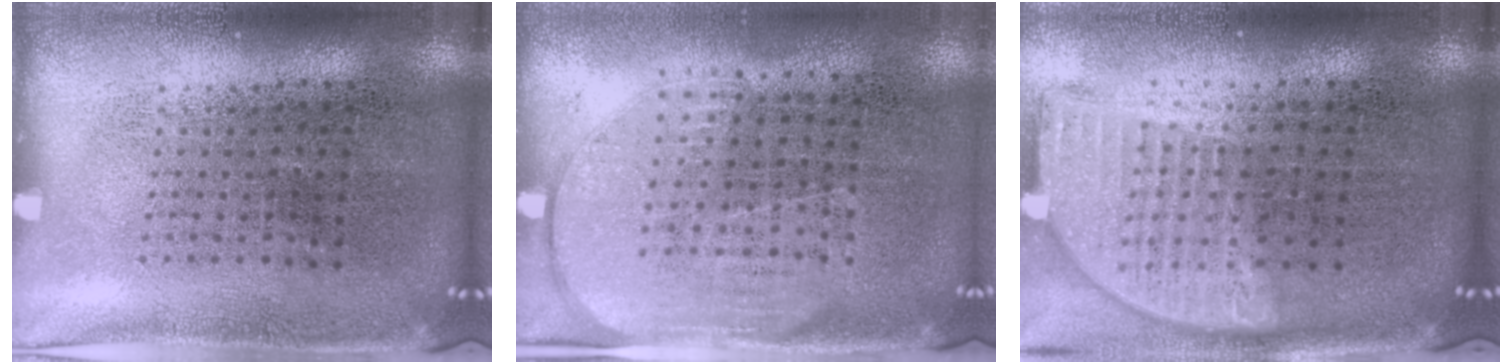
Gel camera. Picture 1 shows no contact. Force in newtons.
{"total": 1.7, "press": 1.5, "slide": 0.8}
{"total": 2.0, "press": 1.6, "slide": 1.2}